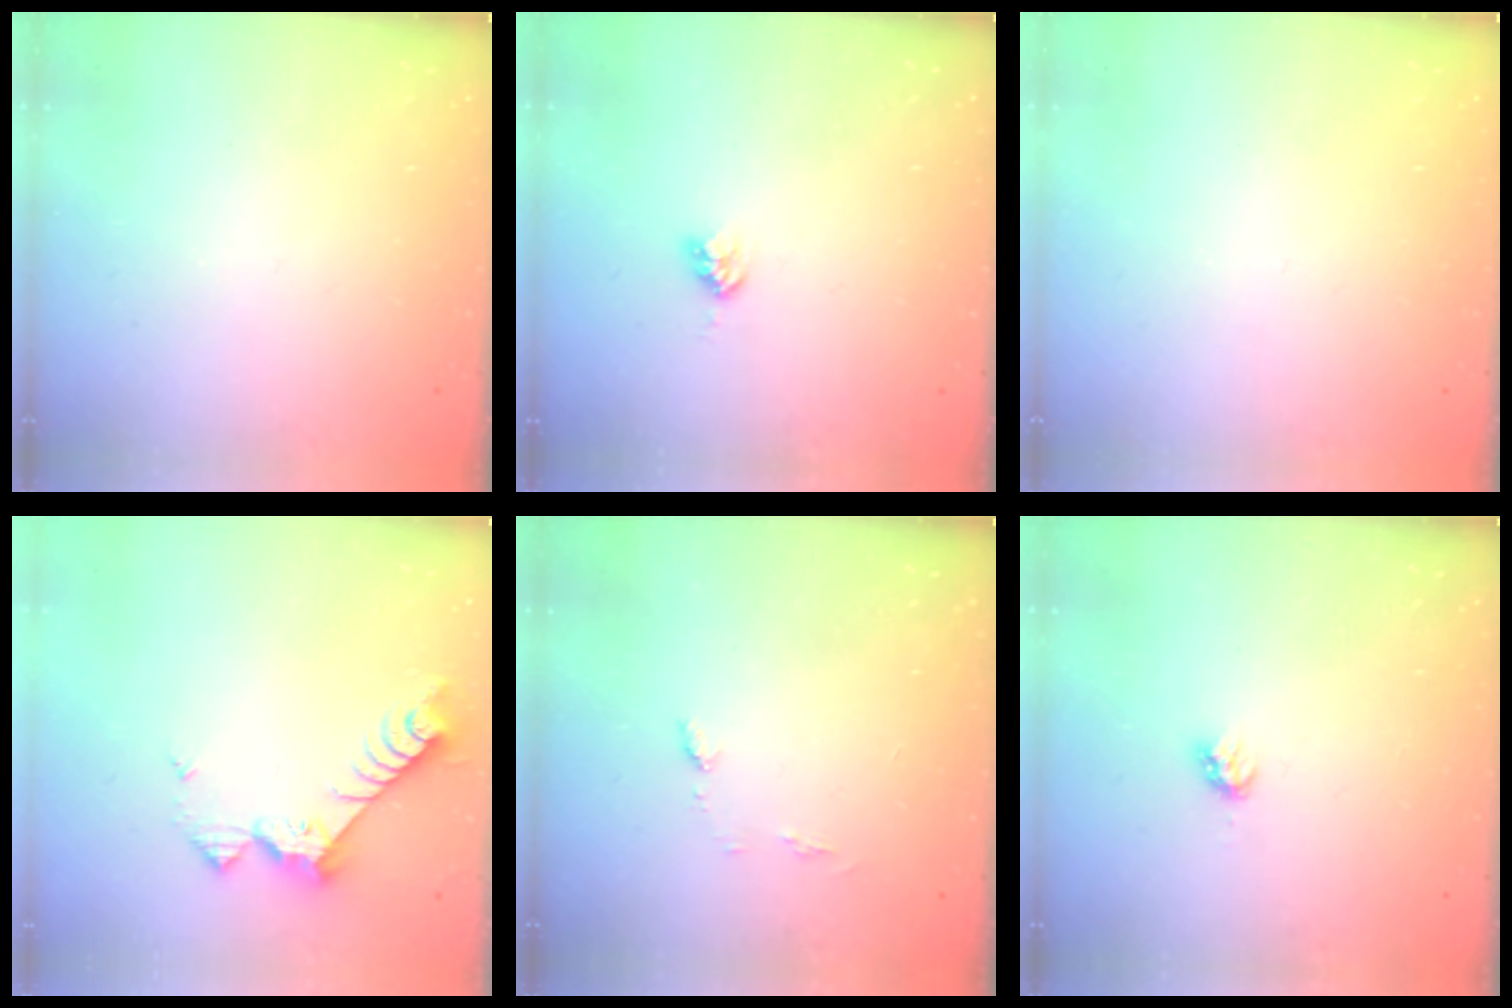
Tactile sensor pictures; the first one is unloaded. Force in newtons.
{"total": 3.9, "press": 3.9, "slide": 0.4}
{"total": 0.0}
{"total": 8.6, "press": 8.5, "slide": 0.8}
{"total": 5.4, "press": 5.4, "slide": 0.6}
{"total": 2.8, "press": 2.8, "slide": 0.2}